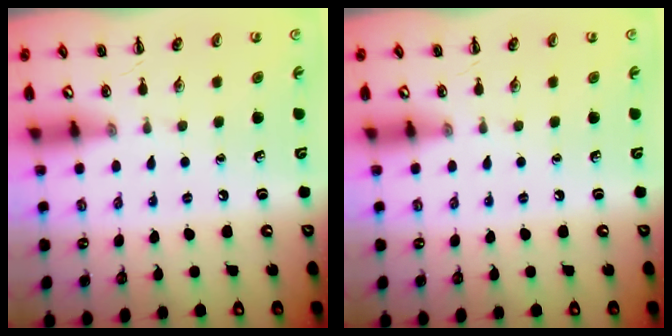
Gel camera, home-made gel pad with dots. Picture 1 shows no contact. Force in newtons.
{"total": 0.0}